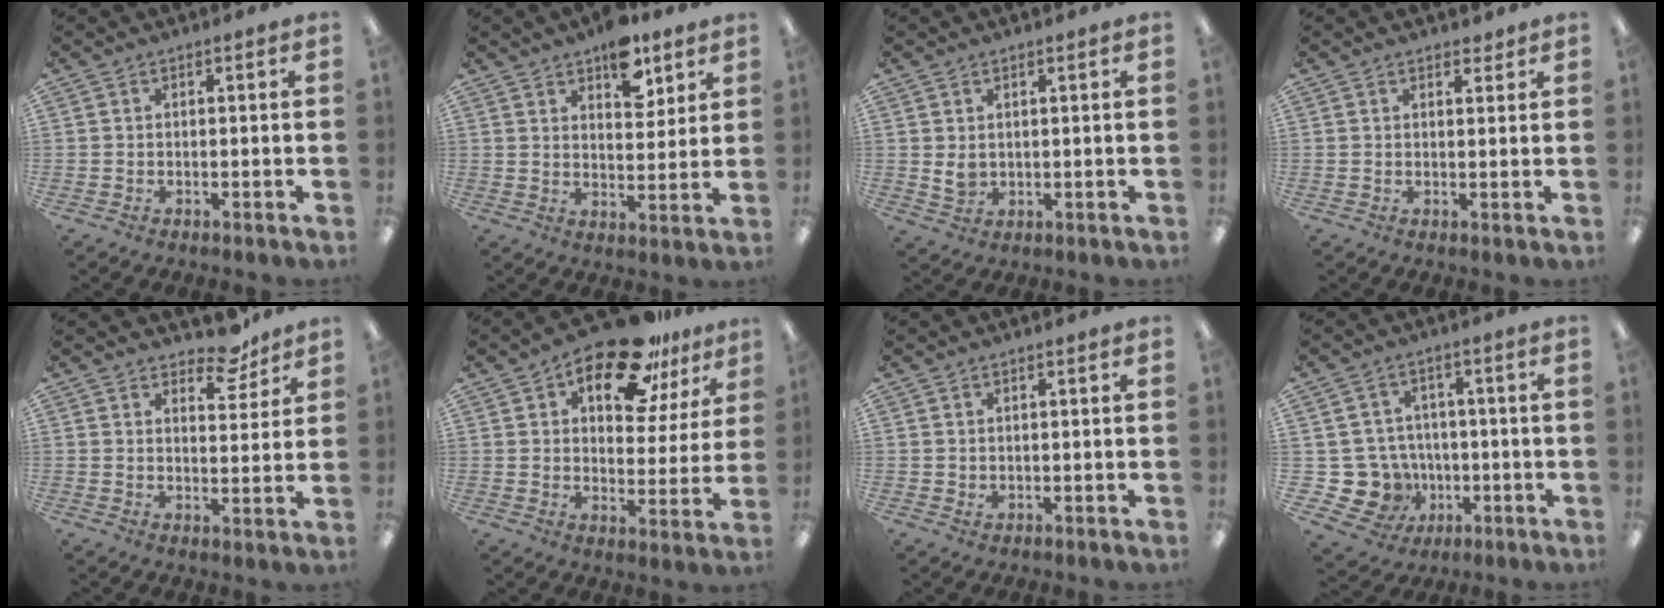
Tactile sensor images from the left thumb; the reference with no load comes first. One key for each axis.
{"total": 10.3, "fx": 7.1, "fy": 5.2, "fz": 5.5, "tx": -0.062, "ty": -0.034, "tz": 0.120}
{"total": 3.3, "fx": 1.2, "fy": 2.5, "fz": 1.6, "tx": -0.024, "ty": -0.008, "tz": 0.018}
{"total": 1.9, "fx": 1.6, "fy": 0.9, "fz": 0.6, "tx": -0.005, "ty": -0.003, "tz": 0.028}
{"total": 8.2, "fx": 6.6, "fy": 3.6, "fz": 3.3, "tx": -0.034, "ty": -0.040, "tz": 0.114}
{"total": 17.1, "fx": 12.1, "fy": 7.6, "fz": 9.4, "tx": -0.143, "ty": -0.063, "tz": 0.205}
{"total": 1.2, "fx": 0.5, "fy": 1.0, "fz": 0.4, "tx": -0.001, "ty": 0.001, "tz": 0.006}
{"total": 11.3, "fx": -2.7, "fy": 10.5, "fz": 3.2, "tx": -0.106, "ty": 0.016, "tz": -0.036}